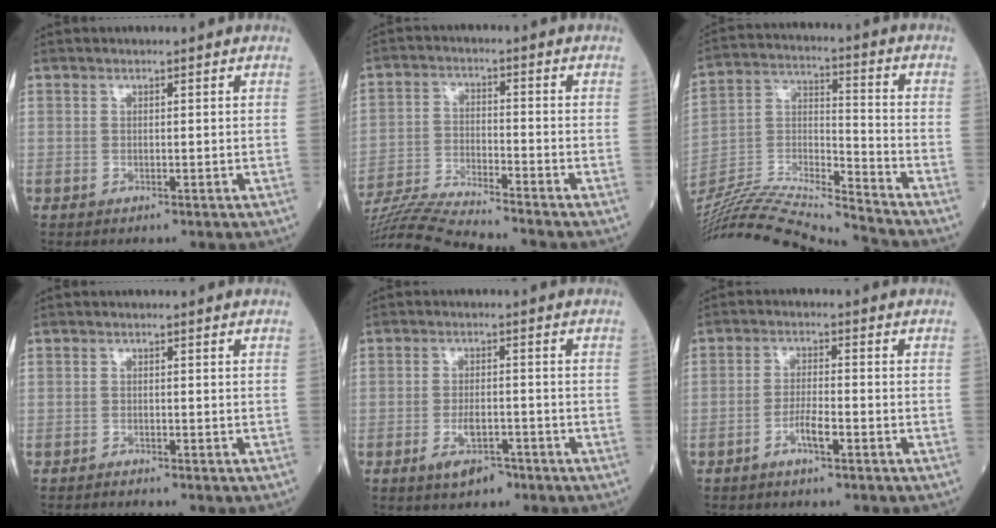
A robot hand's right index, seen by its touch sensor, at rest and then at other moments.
{"total": 11.2, "force": [-10.7, -1.4, 2.8], "torque": [-0.042, -0.010, -0.193]}
{"total": 21.3, "force": [-20.3, -0.9, 6.3], "torque": [-0.132, -0.002, -0.350]}
{"total": 1.0, "force": [-1.0, -0.1, 0.0], "torque": [0.001, 0.000, -0.016]}
{"total": 4.0, "force": [-2.5, 1.7, 2.7], "torque": [-0.053, 0.001, -0.036]}
{"total": 3.3, "force": [-1.9, 0.4, 2.7], "torque": [-0.049, 0.003, -0.038]}